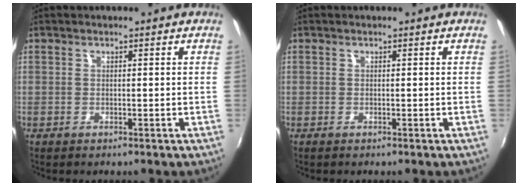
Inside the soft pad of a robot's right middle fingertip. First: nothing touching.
{"total": 0.0}